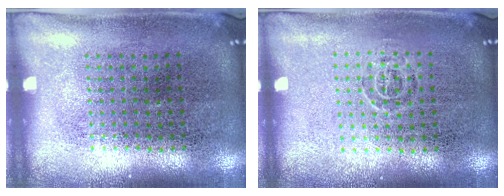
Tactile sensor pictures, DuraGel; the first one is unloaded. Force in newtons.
{"total": 0.7, "press": 0.5, "slide": 0.6}